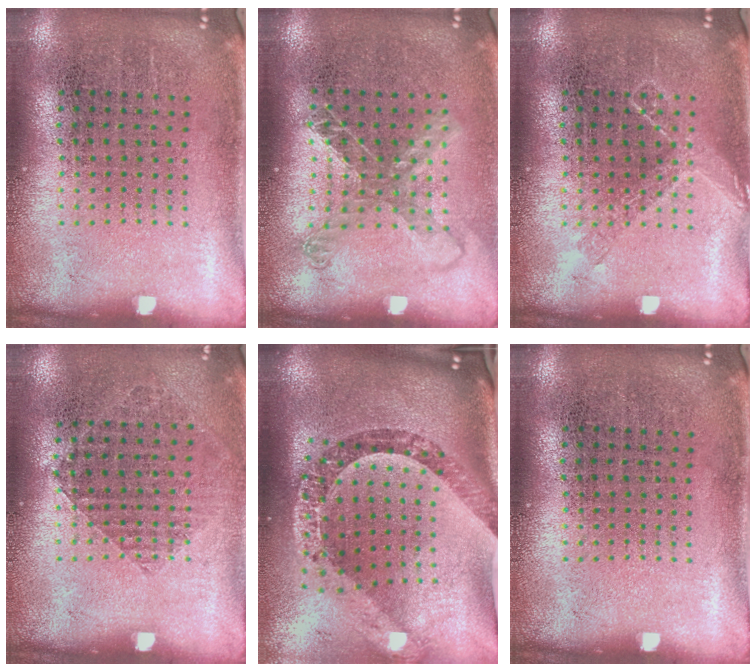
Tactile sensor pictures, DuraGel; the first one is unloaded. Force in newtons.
{"total": 1.5, "press": 1.3, "slide": 0.8}
{"total": 1.7, "press": 1.7, "slide": 0.3}
{"total": 0.9, "press": 0.9, "slide": 0.4}
{"total": 2.8, "press": 2.1, "slide": 1.8}
{"total": 0.0}